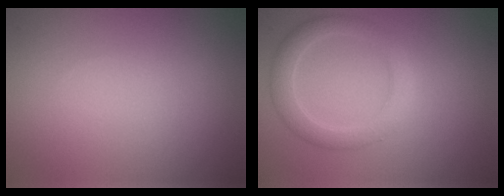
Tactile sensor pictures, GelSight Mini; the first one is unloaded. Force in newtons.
{"total": 3.1, "press": 3.1, "slide": 0.2}